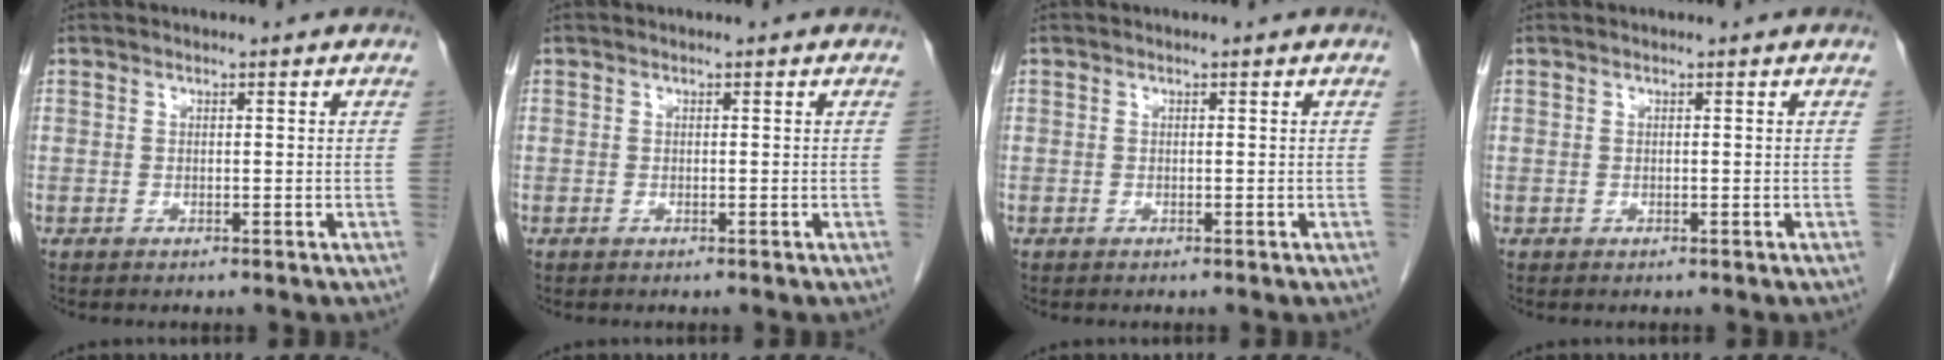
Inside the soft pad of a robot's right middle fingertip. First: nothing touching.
{"total": 0.0}
{"total": 0.0}
{"total": 0.0}